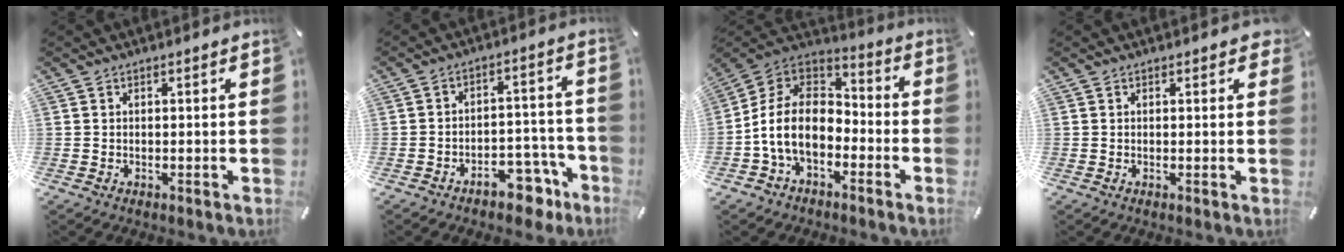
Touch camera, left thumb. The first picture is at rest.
{"total": 10.2, "force": [-7.2, 5.1, 5.2], "torque": [-0.044, 0.042, -0.119]}
{"total": 13.2, "force": [-4.8, 9.0, 8.3], "torque": [-0.193, 0.019, -0.096]}
{"total": 0.9, "force": [0.4, 0.6, 0.5], "torque": [0.004, -0.003, 0.003]}